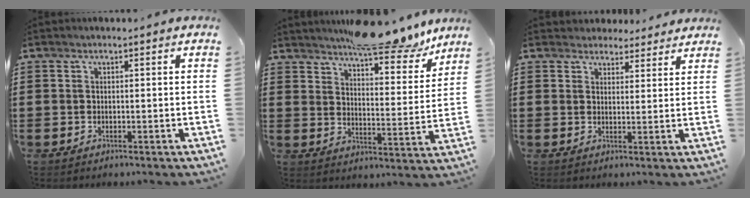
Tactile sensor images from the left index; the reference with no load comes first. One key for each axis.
{"total": 10.8, "fx": 9.8, "fy": 1.7, "fz": 4.2, "tx": -0.074, "ty": -0.051, "tz": 0.176}
{"total": 3.4, "fx": 3.1, "fy": 1.2, "fz": 0.1, "tx": -0.014, "ty": -0.002, "tz": 0.060}